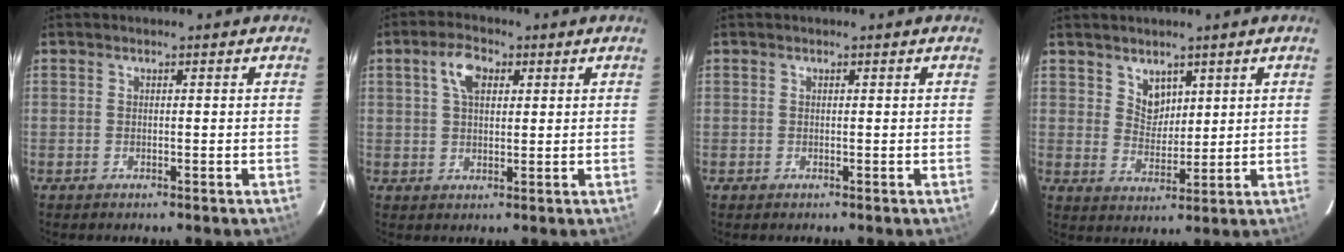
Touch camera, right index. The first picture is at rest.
{"total": 5.4, "force": [2.1, 3.1, 4.0], "torque": [-0.072, 0.016, 0.038]}
{"total": 0.7, "force": [-0.2, 0.7, -0.1], "torque": [0.003, 0.002, -0.002]}
{"total": 4.7, "force": [2.9, 3.3, 1.5], "torque": [-0.016, 0.002, 0.058]}